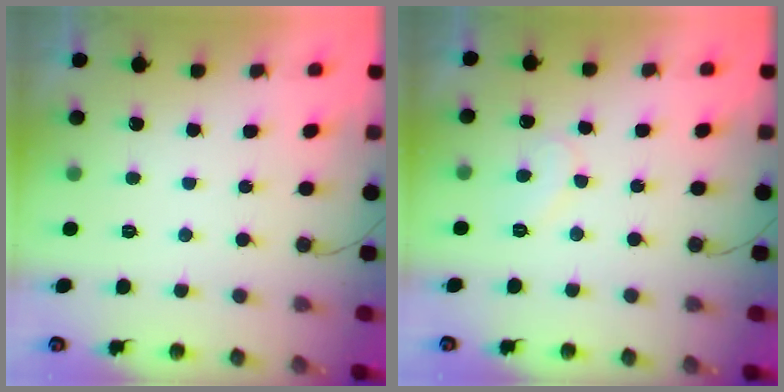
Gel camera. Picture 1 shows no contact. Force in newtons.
{"total": 7.7, "press": 7.7, "slide": 0.5}